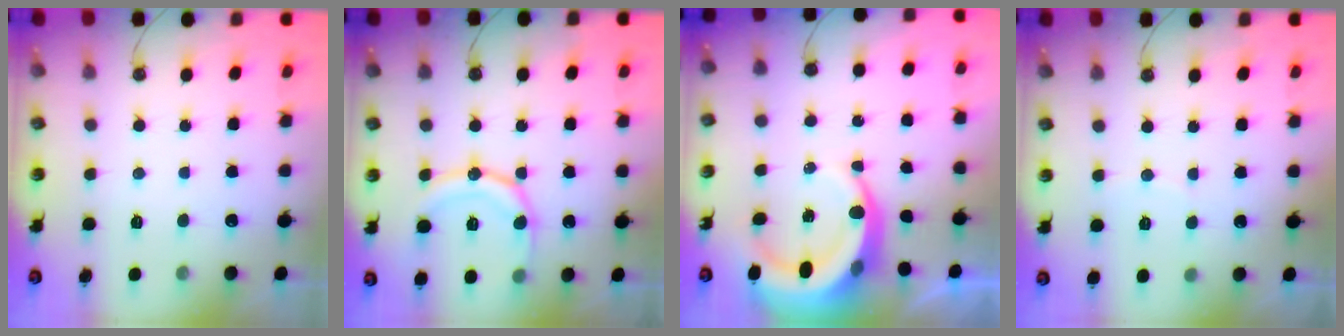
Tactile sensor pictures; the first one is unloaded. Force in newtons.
{"total": 13.9, "press": 13.9, "slide": 1.5}
{"total": 10.4, "press": 10.3, "slide": 1.3}
{"total": 2.4, "press": 2.4, "slide": 0.3}